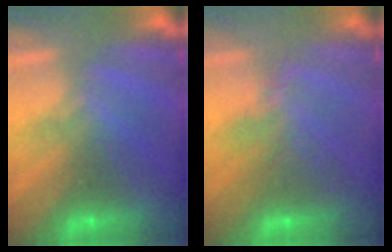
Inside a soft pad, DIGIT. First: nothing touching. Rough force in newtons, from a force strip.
{"total": 2.4}